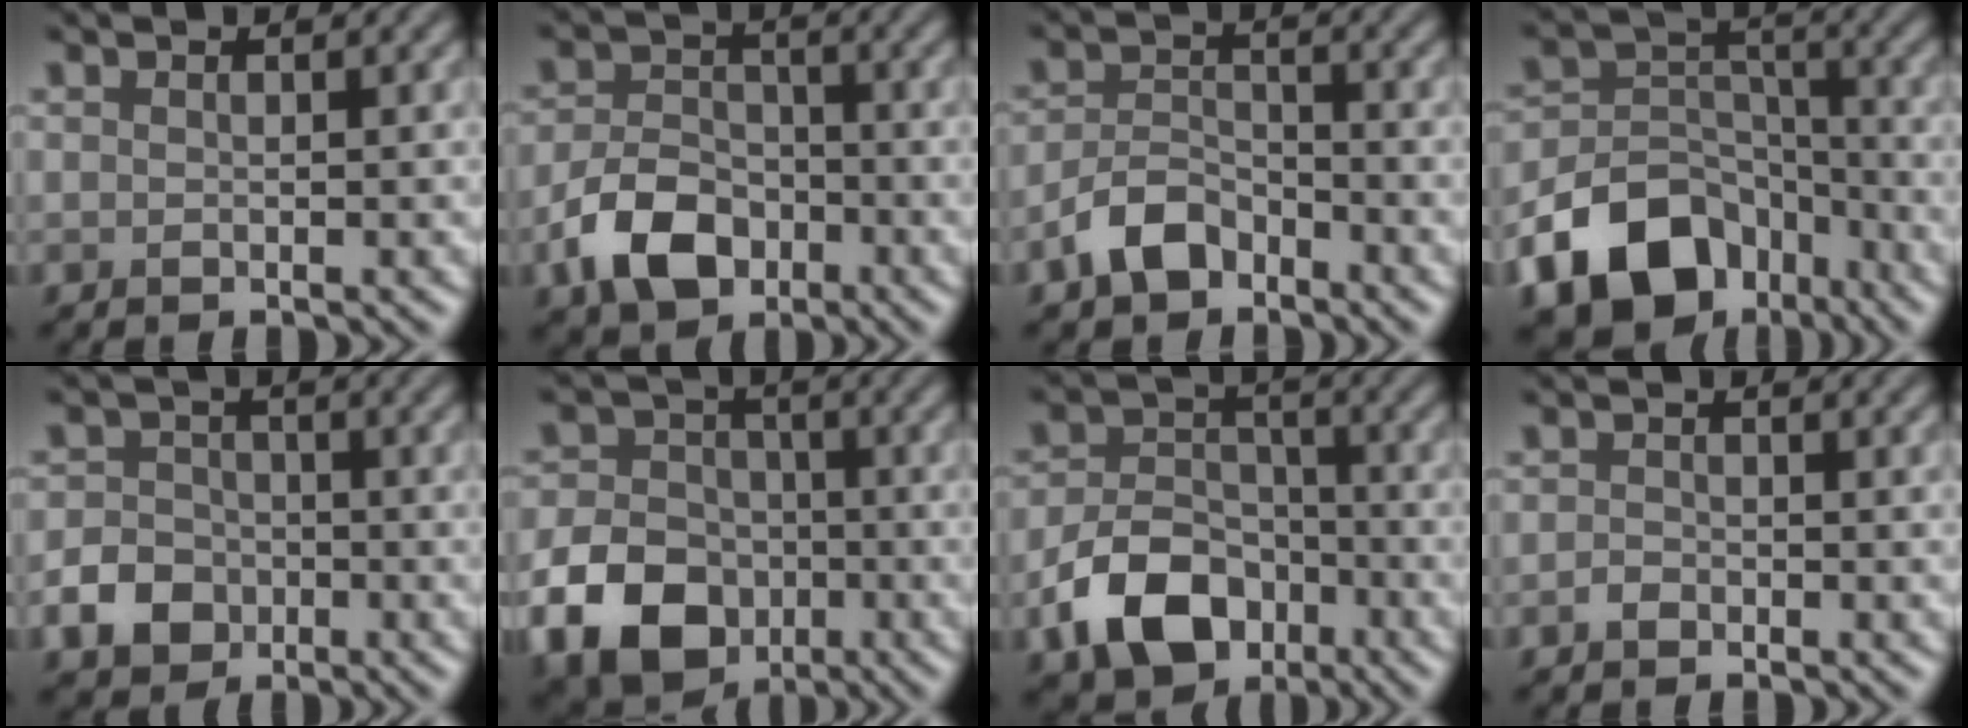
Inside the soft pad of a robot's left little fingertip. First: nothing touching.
{"total": 5.5, "force": [-2.7, 3.6, 3.2], "torque": [-0.062, 0.000, -0.055]}
{"total": 3.5, "force": [-2.5, 1.9, 1.7], "torque": [-0.033, 0.008, -0.055]}
{"total": 11.2, "force": [-6.7, 7.4, 4.9], "torque": [-0.085, 0.006, -0.125]}
{"total": 3.9, "force": [-1.7, 3.2, 1.5], "torque": [-0.028, 0.002, -0.041]}
{"total": 10.2, "force": [-4.3, 7.8, 5.1], "torque": [-0.095, -0.025, -0.103]}
{"total": 7.1, "force": [-3.5, 4.8, 4.0], "torque": [-0.072, -0.005, -0.066]}
{"total": 0.9, "force": [-0.6, 0.6, 0.3], "torque": [-0.007, 0.002, -0.013]}